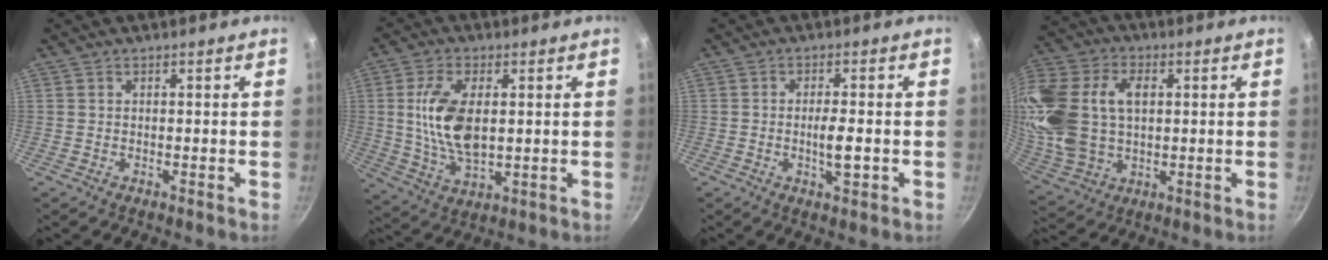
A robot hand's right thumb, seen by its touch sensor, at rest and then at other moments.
{"total": 12.3, "force": [1.4, 6.2, 10.5], "torque": [-0.207, -0.012, 0.034]}
{"total": 4.5, "force": [-0.9, 1.6, 4.1], "torque": [-0.068, -0.002, -0.014]}
{"total": 24.9, "force": [3.5, 16.4, 18.4], "torque": [-0.447, 0.024, 0.076]}